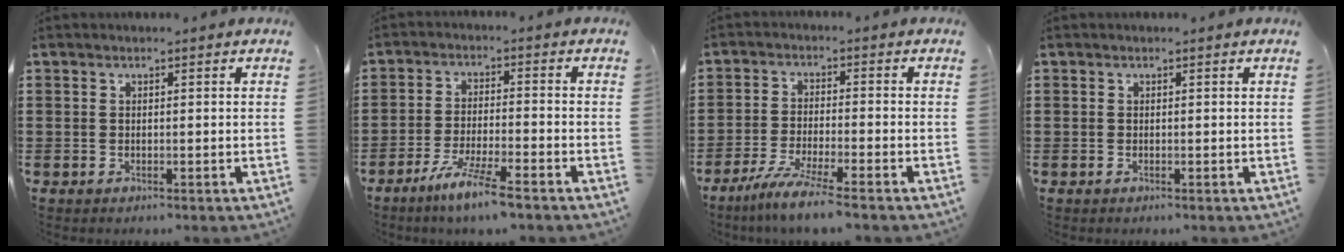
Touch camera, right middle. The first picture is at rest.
{"total": 6.6, "force": [-5.2, 0.0, 4.0], "torque": [-0.089, -0.015, -0.097]}
{"total": 5.9, "force": [-5.0, -0.5, 3.2], "torque": [-0.069, -0.021, -0.095]}
{"total": 0.0}